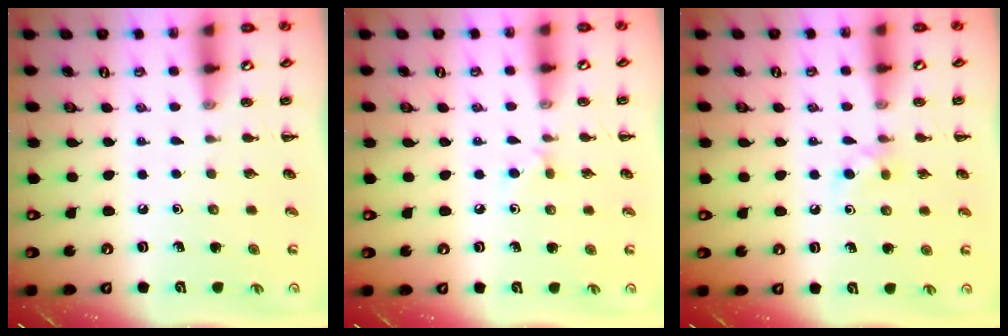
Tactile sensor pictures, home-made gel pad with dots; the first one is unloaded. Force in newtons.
{"total": 4.6, "press": 4.2, "slide": 1.7}
{"total": 4.6, "press": 4.3, "slide": 1.7}